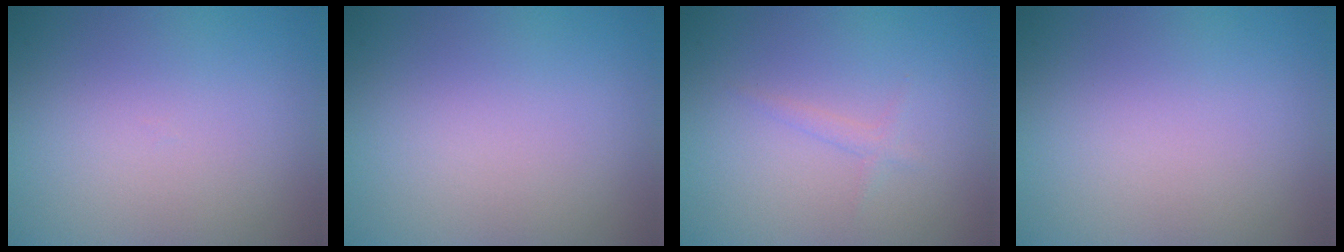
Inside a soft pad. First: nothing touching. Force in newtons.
{"total": 0.0}
{"total": 0.9, "press": 0.9, "slide": 0.1}
{"total": 0.0}